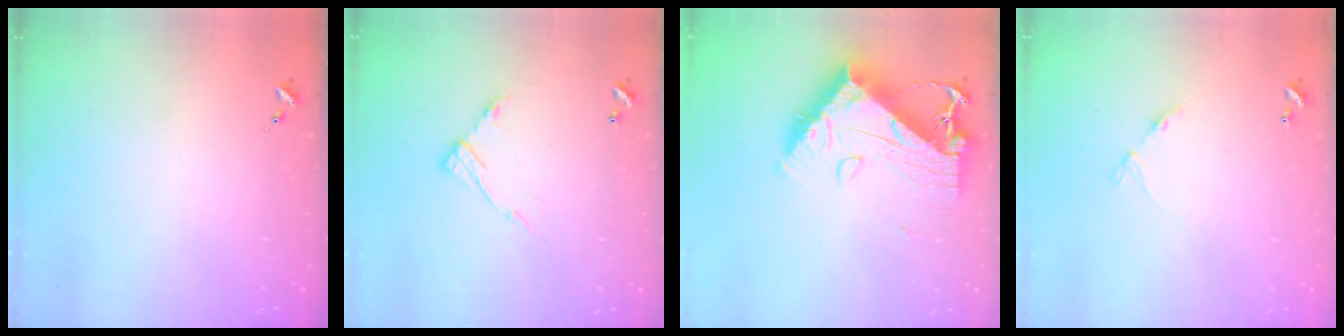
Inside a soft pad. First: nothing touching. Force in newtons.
{"total": 9.4, "press": 9.4, "slide": 0.5}
{"total": 15.6, "press": 15.5, "slide": 1.5}
{"total": 6.2, "press": 6.2, "slide": 0.7}